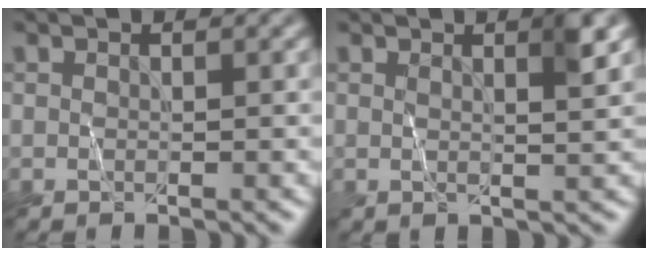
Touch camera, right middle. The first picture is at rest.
{"total": 2.1, "force": [1.0, 0.4, 1.8], "torque": [-0.020, 0.001, 0.016]}